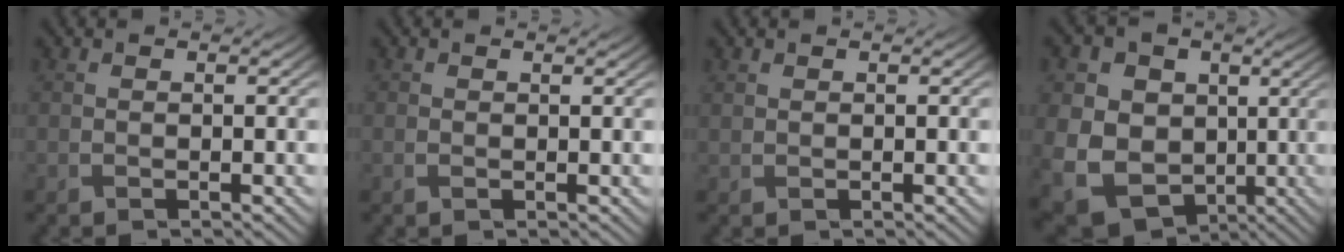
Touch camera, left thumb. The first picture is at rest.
{"total": 0.7, "force": [0.2, 0.5, 0.5], "torque": [-0.011, -0.002, 0.006]}
{"total": 0.7, "force": [0.6, 0.3, 0.2], "torque": [-0.011, -0.001, 0.015]}
{"total": 15.6, "force": [1.4, 13.4, 7.9], "torque": [-0.224, 0.005, 0.022]}